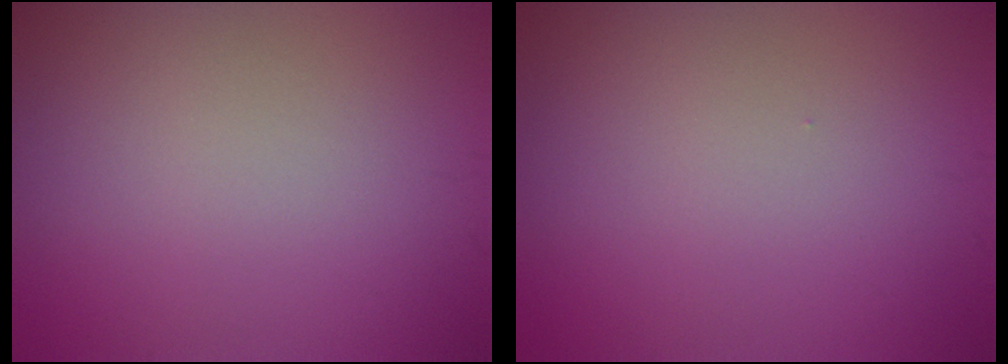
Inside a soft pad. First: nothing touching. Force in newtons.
{"total": 0.0}